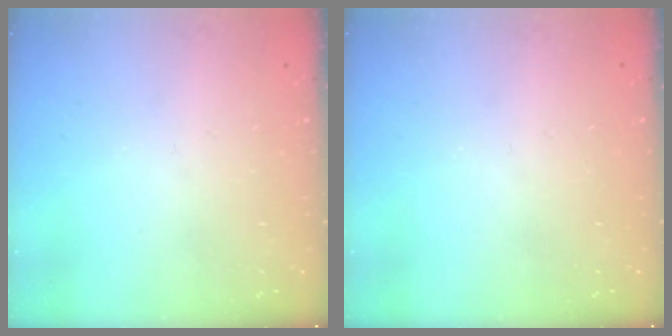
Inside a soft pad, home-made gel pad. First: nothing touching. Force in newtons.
{"total": 0.0}